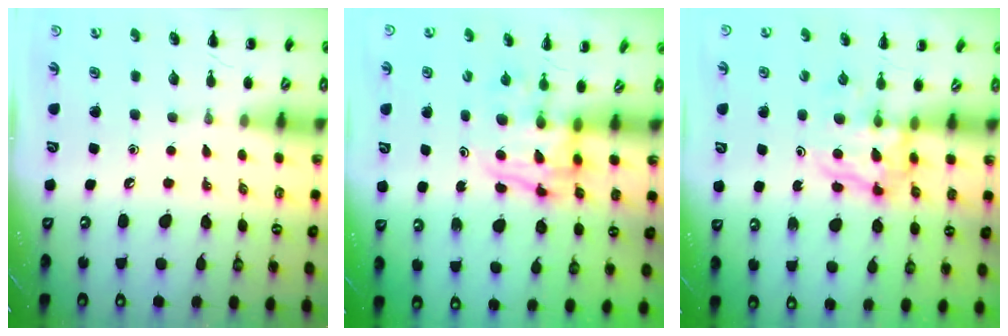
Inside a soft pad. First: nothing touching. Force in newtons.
{"total": 3.9, "press": 3.9, "slide": 0.6}
{"total": 3.8, "press": 3.8, "slide": 0.5}